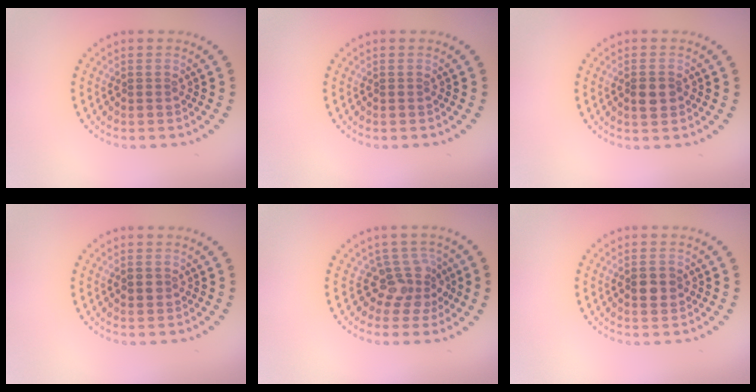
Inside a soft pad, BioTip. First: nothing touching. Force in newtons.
{"total": 0.0}
{"total": 1.7, "press": 1.7, "slide": 0.5}
{"total": 1.2, "press": 1.1, "slide": 0.2}
{"total": 3.2, "press": 2.7, "slide": 1.7}
{"total": 2.7, "press": 2.7, "slide": 0.0}